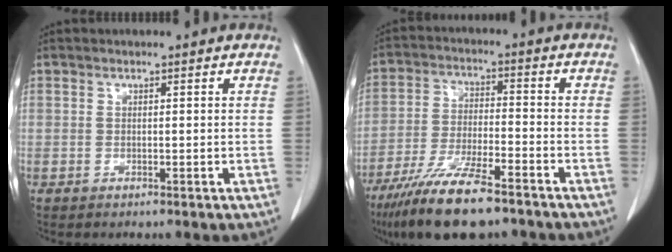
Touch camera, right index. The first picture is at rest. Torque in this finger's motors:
{"motor_torque": [0.64, -0.64, 0.76, 0.21]}